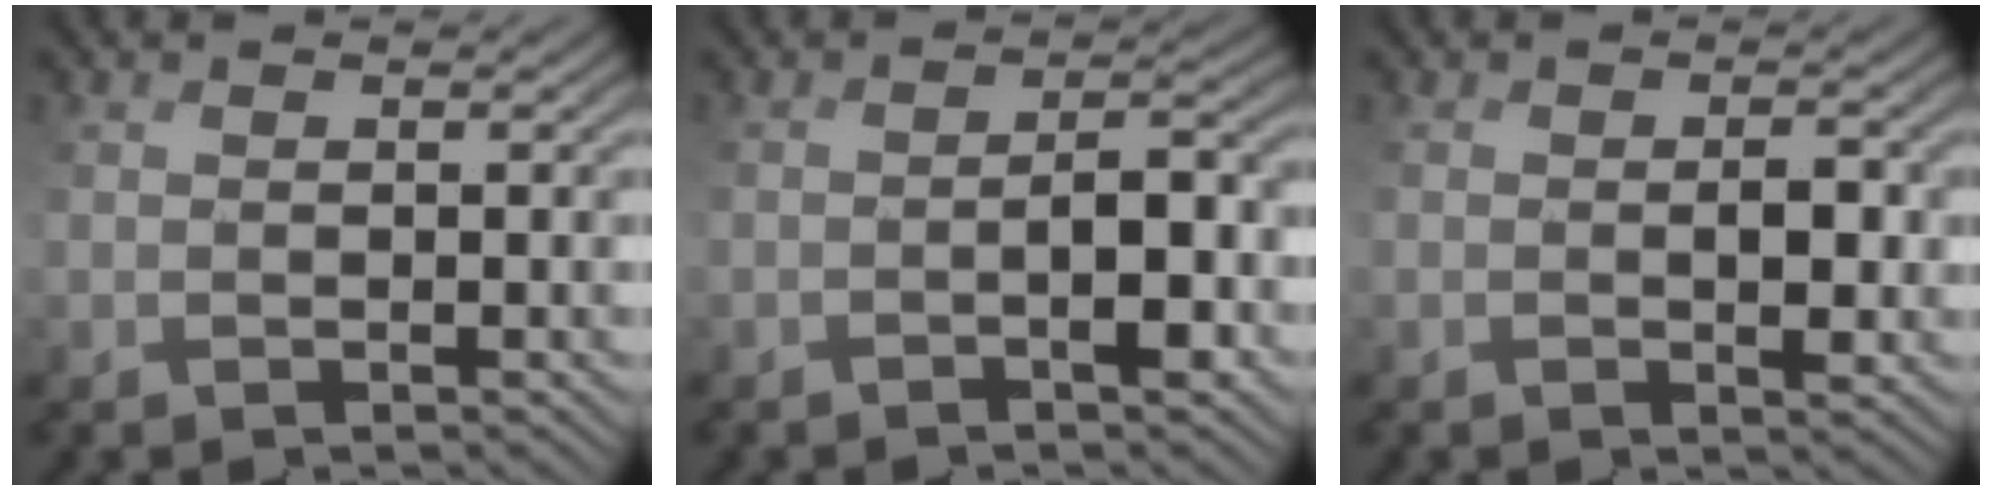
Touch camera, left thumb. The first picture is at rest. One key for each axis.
{"total": 4.3, "fx": -2.1, "fy": 1.4, "fz": 3.5, "tx": -0.042, "ty": 0.010, "tz": -0.032}
{"total": 3.1, "fx": -0.1, "fy": 1.7, "fz": 2.5, "tx": -0.041, "ty": -0.002, "tz": 0.003}